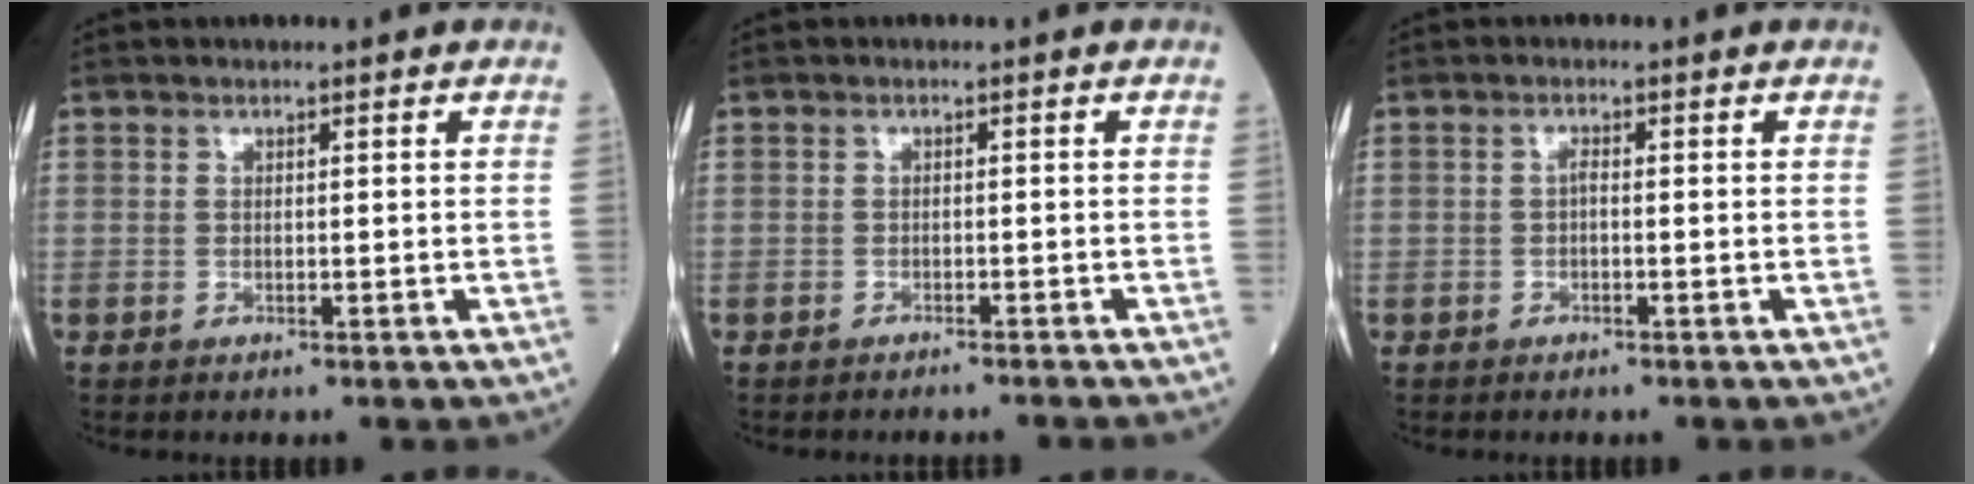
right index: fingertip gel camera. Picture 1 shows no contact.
{"total": 3.2, "force": [-3.1, -0.1, 0.7], "torque": [-0.007, -0.006, -0.041]}
{"total": 0.8, "force": [-0.2, 0.2, 0.8], "torque": [-0.015, 0.002, -0.007]}